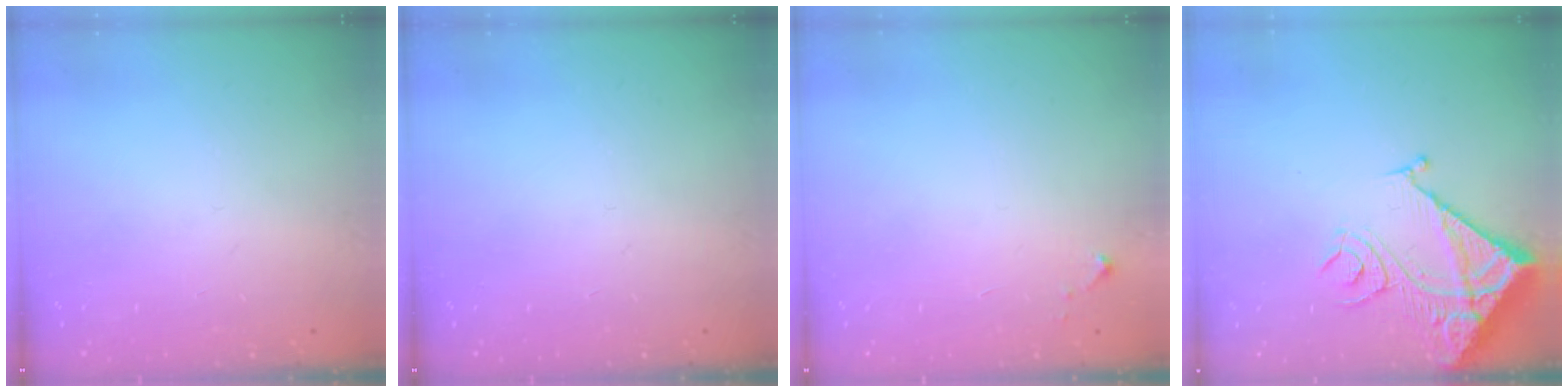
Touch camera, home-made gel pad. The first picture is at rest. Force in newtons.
{"total": 0.0}
{"total": 2.6, "press": 2.6, "slide": 0.4}
{"total": 13.7, "press": 13.6, "slide": 1.6}